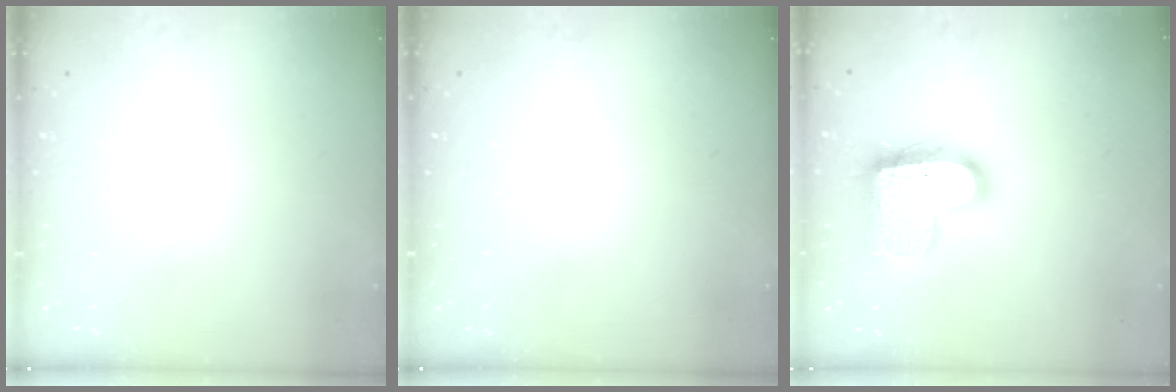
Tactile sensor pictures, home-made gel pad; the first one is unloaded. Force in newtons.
{"total": 0.0}
{"total": 17.7, "press": 17.6, "slide": 1.3}